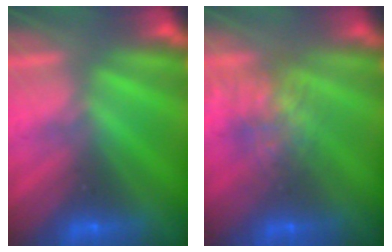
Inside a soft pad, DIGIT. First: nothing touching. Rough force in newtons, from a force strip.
{"total": 4.7}